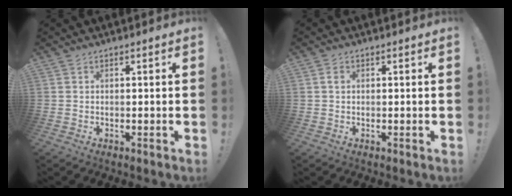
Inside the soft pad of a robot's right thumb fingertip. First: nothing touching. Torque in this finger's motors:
{"motor_torque": [0.57, -0.72, 0.13, -0.25, 0.00]}